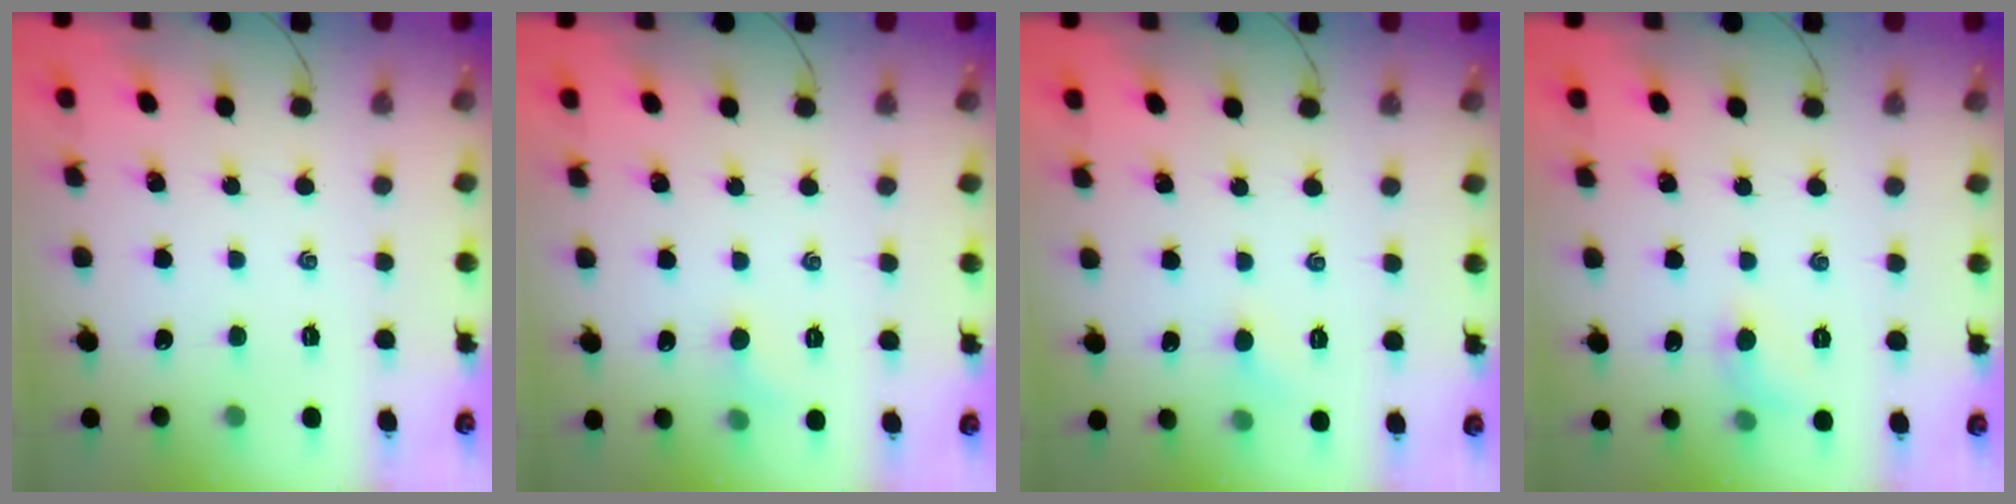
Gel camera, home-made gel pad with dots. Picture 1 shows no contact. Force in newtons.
{"total": 4.4, "press": 4.1, "slide": 1.5}
{"total": 3.7, "press": 3.6, "slide": 1.2}
{"total": 5.7, "press": 5.4, "slide": 1.7}